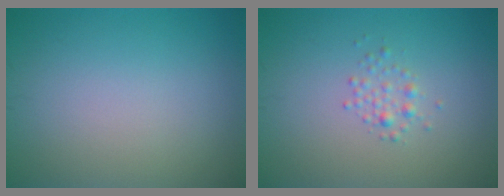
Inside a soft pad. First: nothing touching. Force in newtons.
{"total": 1.2, "press": 1.2, "slide": 0.1}